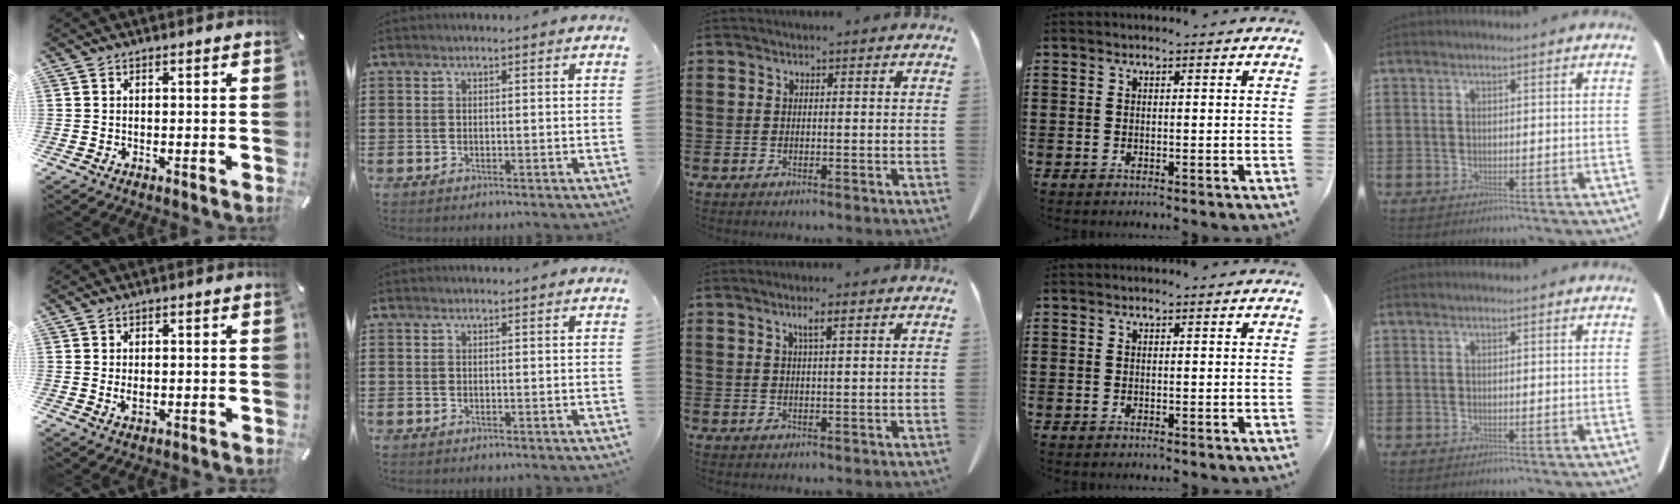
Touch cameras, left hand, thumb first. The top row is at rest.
{"thumb": {"total": 1.8, "force": [0.0, 1.2, 1.4], "torque": [-0.021, -0.002, -0.002]}, "middle": {"total": 2.2, "force": [1.1, 0.2, 1.9], "torque": [-0.039, 0.003, 0.017]}}